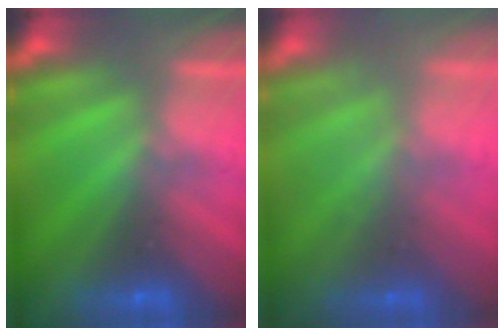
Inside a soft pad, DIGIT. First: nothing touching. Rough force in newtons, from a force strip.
{"total": 2.2}